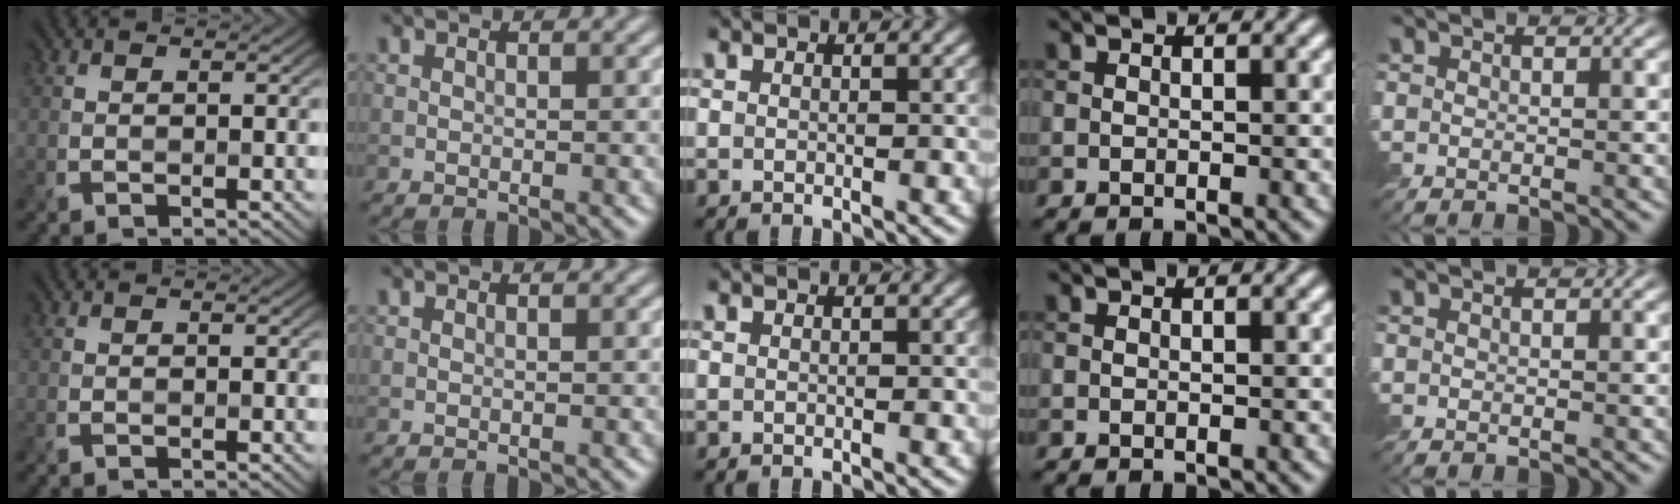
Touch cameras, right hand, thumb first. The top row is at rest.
{}